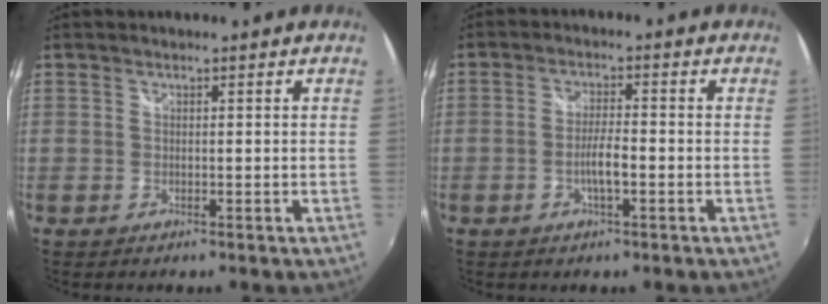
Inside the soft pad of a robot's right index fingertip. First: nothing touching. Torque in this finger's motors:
{"motor_torque": [0.84, -0.33, 0.36, 0.08]}